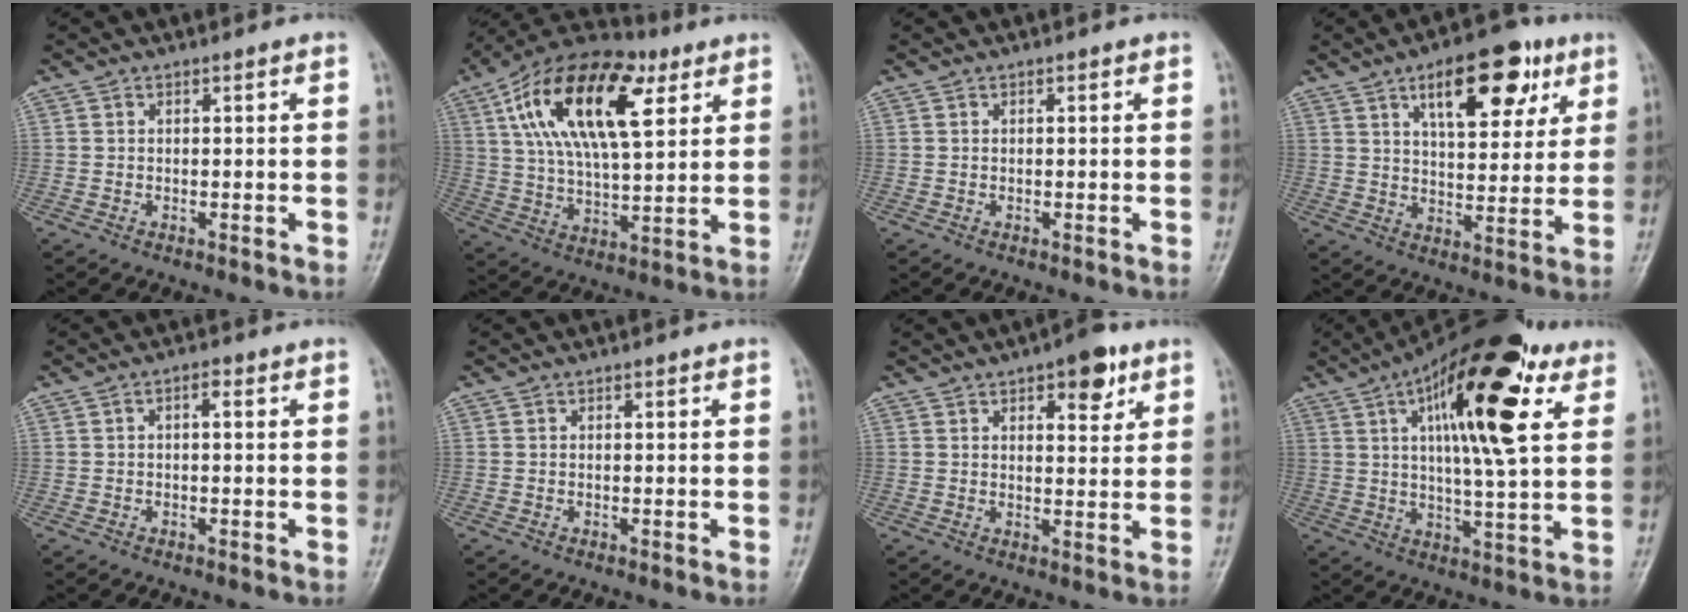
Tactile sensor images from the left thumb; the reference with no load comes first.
{"total": 22.8, "force": [8.8, 10.5, 18.2], "torque": [-0.307, -0.003, 0.148]}
{"total": 0.0}
{"total": 15.9, "force": [7.8, 7.3, 11.8], "torque": [-0.130, -0.020, 0.115]}
{"total": 1.7, "force": [0.3, 0.8, 1.4], "torque": [-0.020, 0.006, 0.000]}
{"total": 0.0}
{"total": 7.7, "force": [4.2, 3.3, 5.5], "torque": [-0.049, -0.016, 0.052]}
{"total": 21.2, "force": [8.4, 6.6, 18.4], "torque": [-0.268, -0.010, 0.124]}